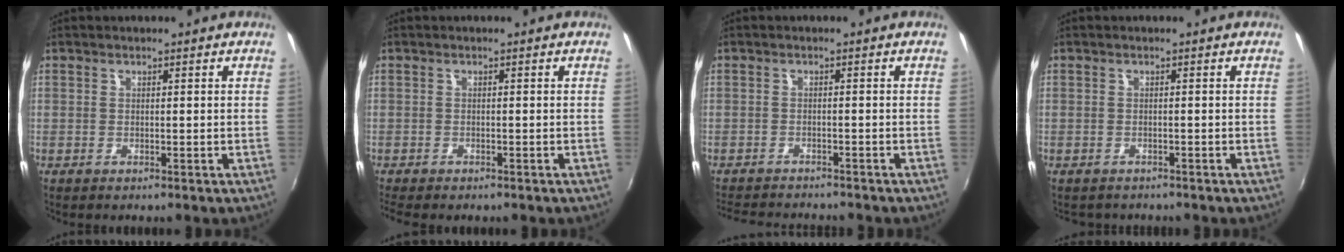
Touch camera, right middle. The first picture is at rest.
{"total": 3.2, "force": [-2.6, 1.1, 1.5], "torque": [-0.036, -0.019, -0.041]}
{"total": 7.9, "force": [-7.4, 1.5, 2.4], "torque": [-0.066, -0.013, -0.115]}
{"total": 1.7, "force": [-1.5, 0.8, 0.2], "torque": [-0.008, -0.007, -0.021]}